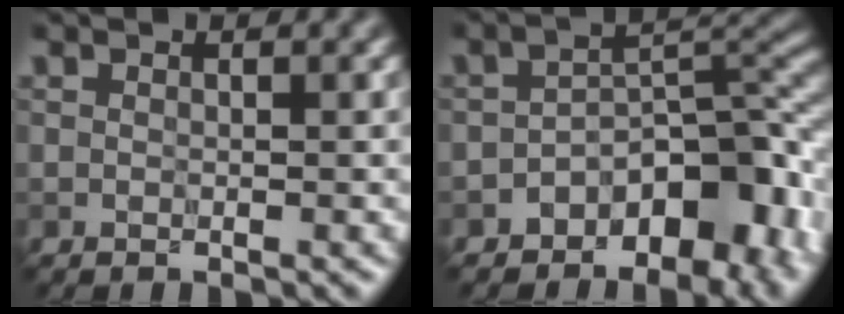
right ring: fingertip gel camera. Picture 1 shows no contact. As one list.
[{"total": 8.4, "force": [-4.9, 4.3, 5.3], "torque": [-0.047, 0.012, -0.087]}]